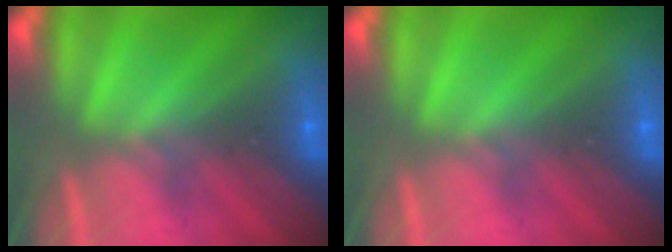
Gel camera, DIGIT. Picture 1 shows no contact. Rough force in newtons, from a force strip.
{"total": 0.0}